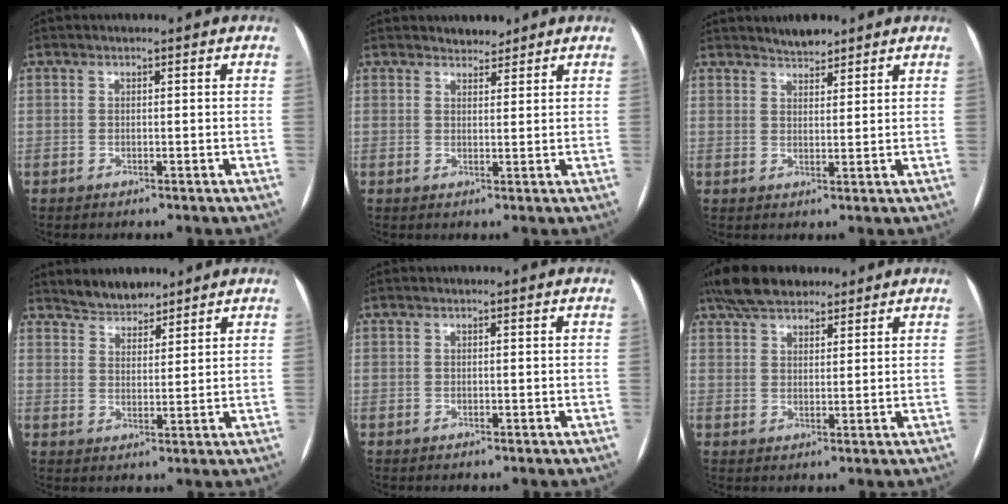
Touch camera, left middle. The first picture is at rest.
{"total": 2.2, "force": [2.0, 0.9, 0.2], "torque": [-0.002, 0.002, 0.032]}
{"total": 3.2, "force": [2.9, 0.9, 0.9], "torque": [-0.016, 0.004, 0.047]}
{"total": 4.9, "force": [4.5, 1.8, 0.8], "torque": [-0.015, 0.009, 0.082]}
{"total": 0.0}
{"total": 9.4, "force": [7.5, 3.8, 4.2], "torque": [-0.069, 0.033, 0.132]}